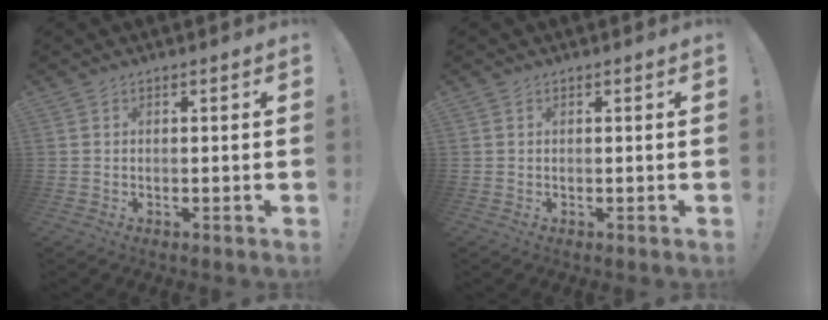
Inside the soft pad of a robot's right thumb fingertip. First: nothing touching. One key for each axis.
{"total": 0.0}